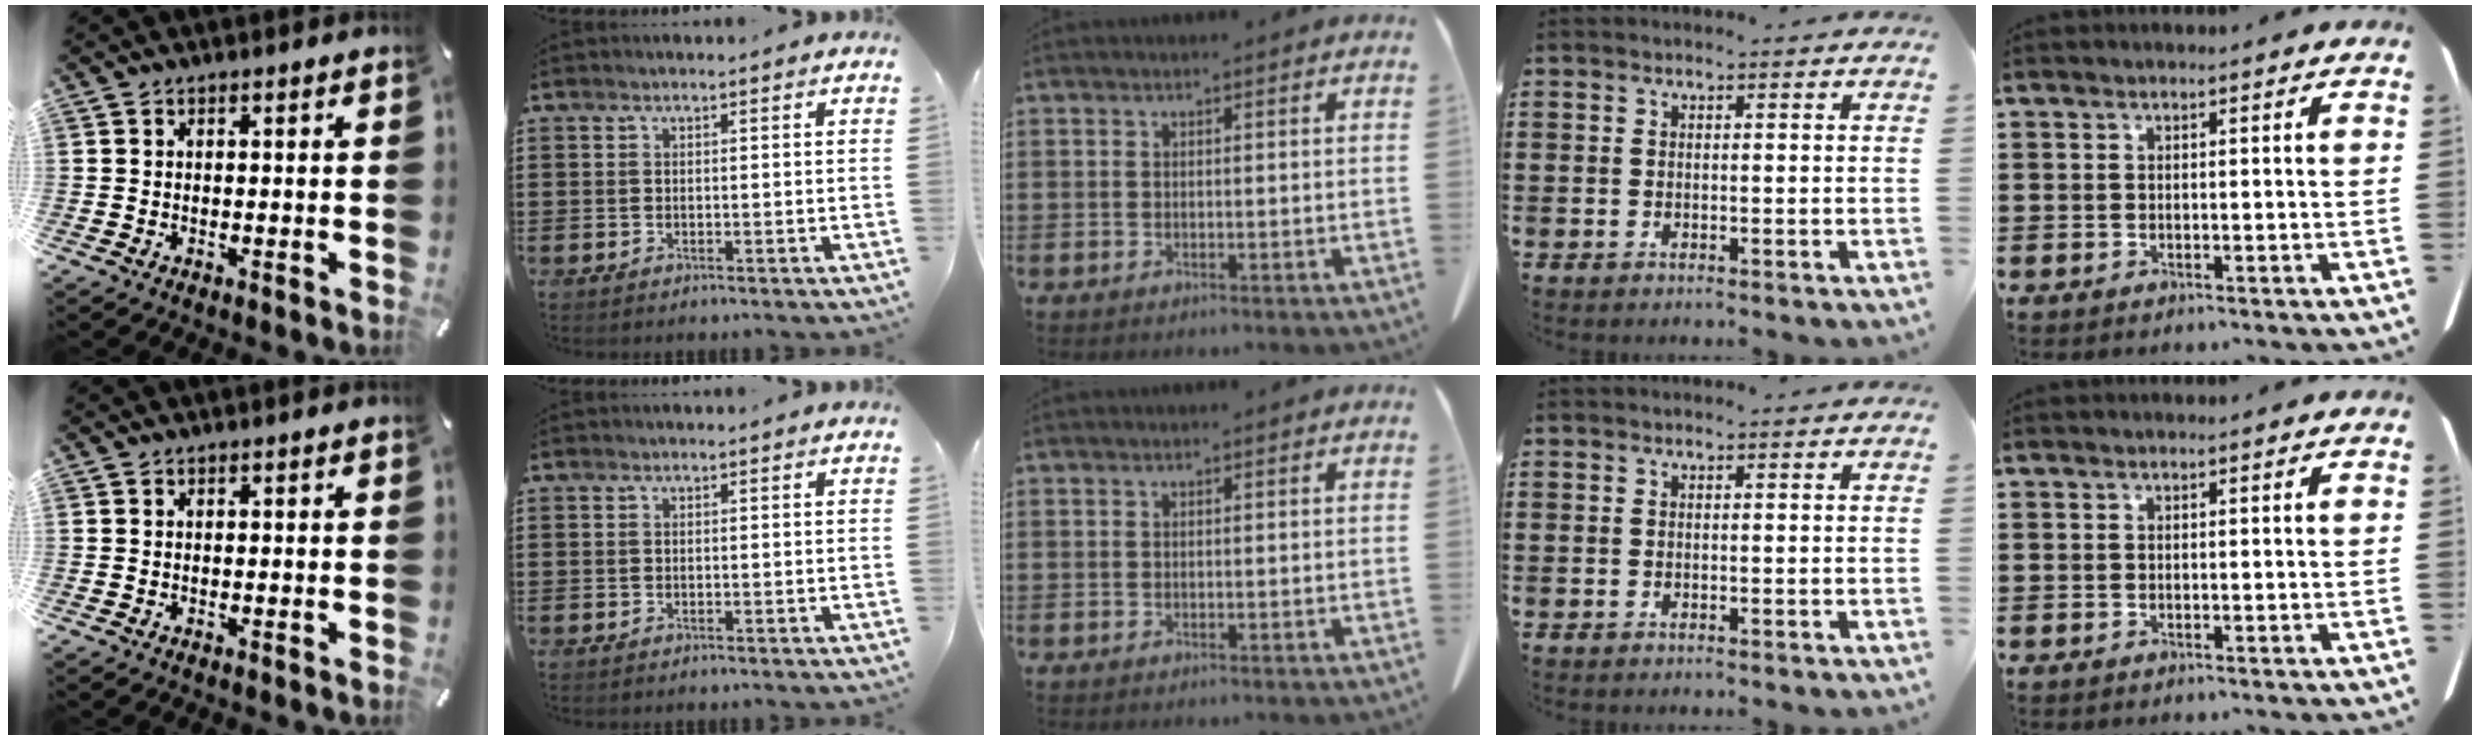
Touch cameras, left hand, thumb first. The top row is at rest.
{}